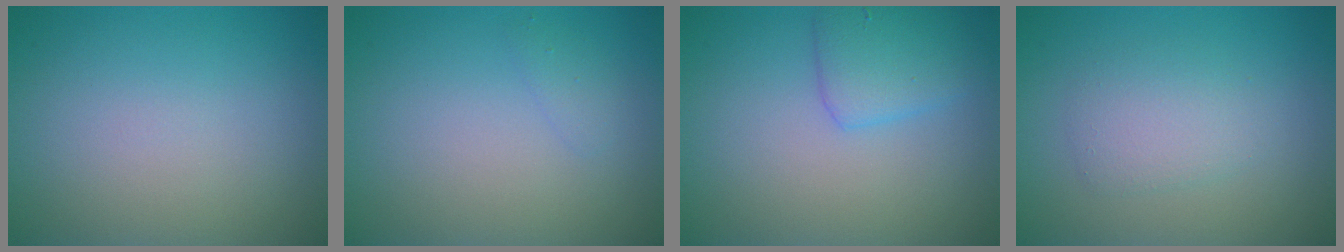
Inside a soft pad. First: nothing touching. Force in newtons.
{"total": 0.8, "press": 0.8, "slide": 0.0}
{"total": 2.8, "press": 2.8, "slide": 0.1}
{"total": 2.4, "press": 2.4, "slide": 0.1}